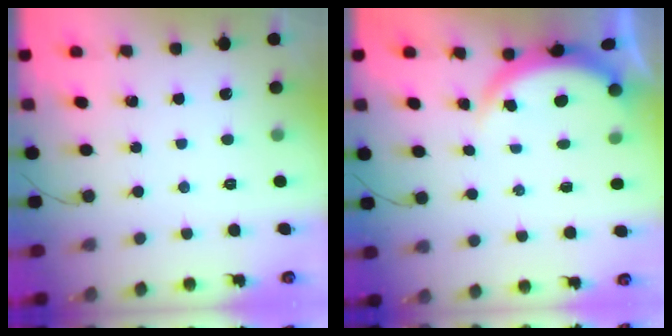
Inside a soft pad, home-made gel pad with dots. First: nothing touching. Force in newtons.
{"total": 4.3, "press": 4.3, "slide": 0.3}